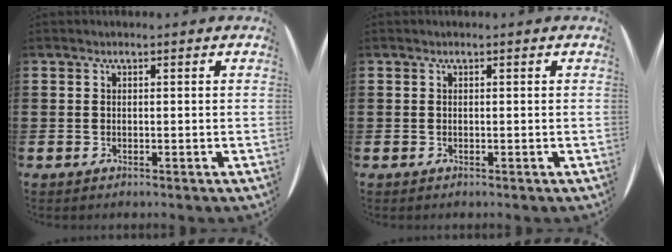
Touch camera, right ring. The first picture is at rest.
{"total": 0.0}